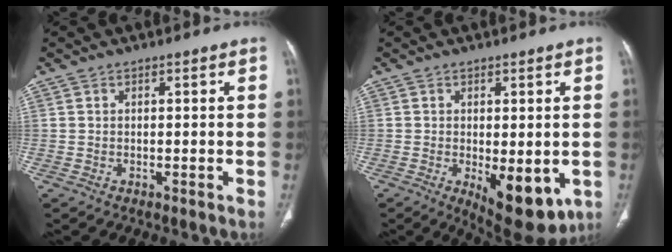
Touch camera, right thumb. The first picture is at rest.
{"total": 10.8, "force": [-3.0, 4.8, 9.2], "torque": [-0.109, -0.019, -0.030]}